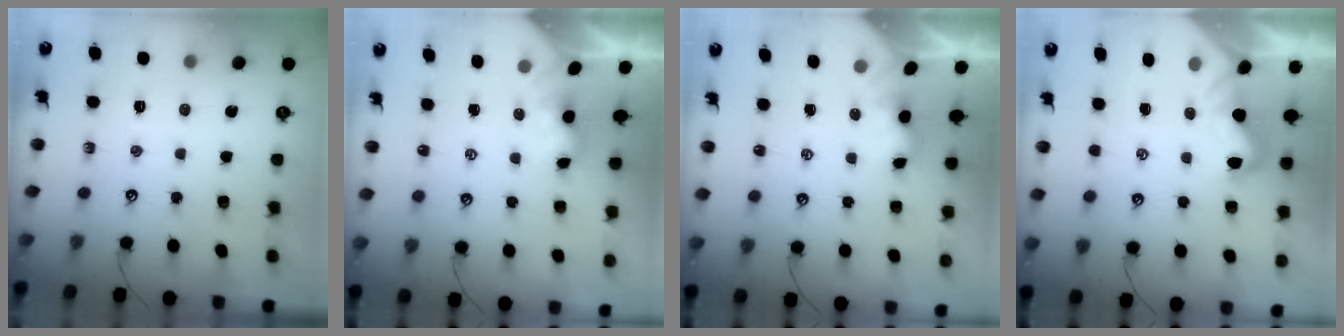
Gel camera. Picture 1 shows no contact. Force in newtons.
{"total": 0.9, "press": 0.8, "slide": 0.4}
{"total": 1.1, "press": 1.0, "slide": 0.4}
{"total": 1.0, "press": 0.8, "slide": 0.5}